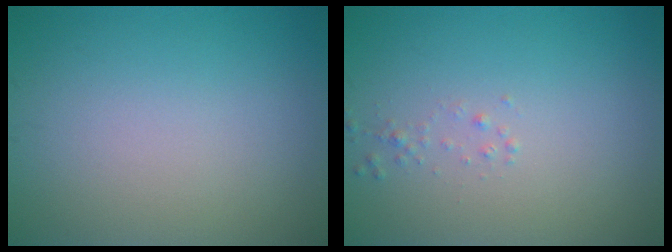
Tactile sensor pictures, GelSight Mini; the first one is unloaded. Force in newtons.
{"total": 0.7, "press": 0.6, "slide": 0.1}